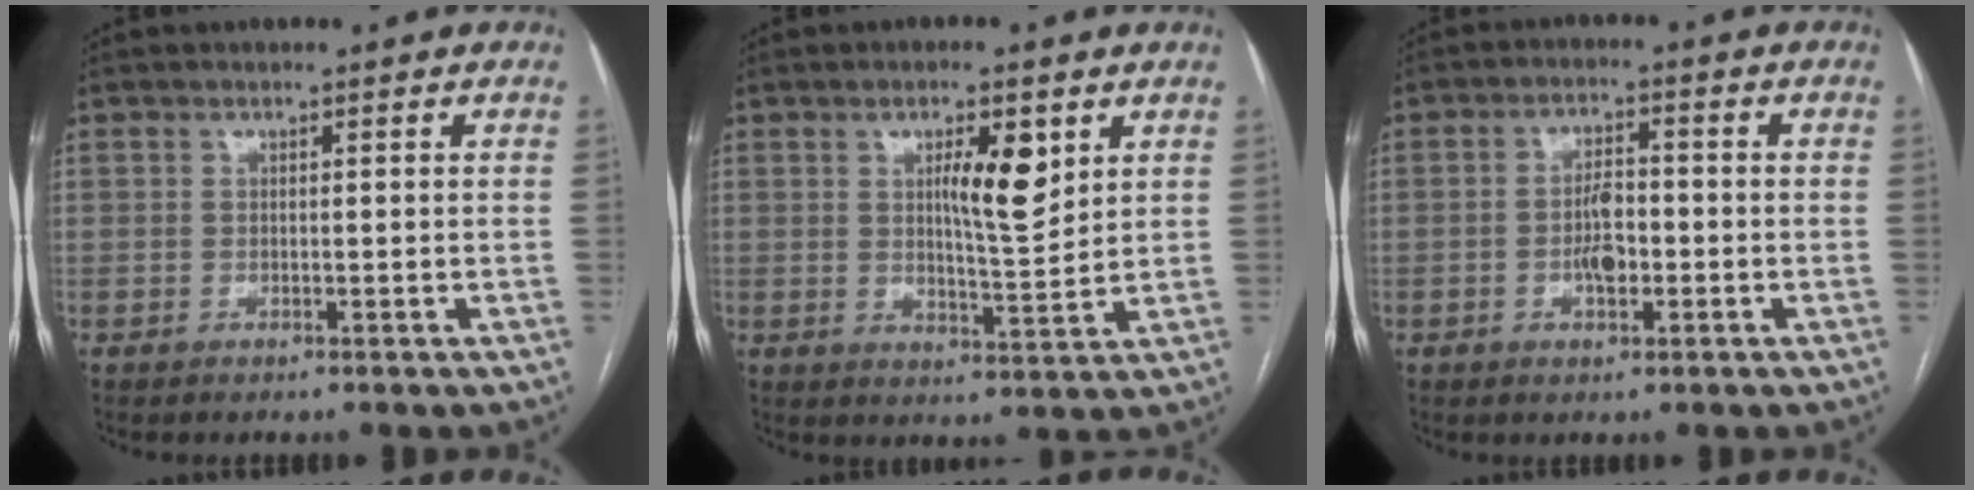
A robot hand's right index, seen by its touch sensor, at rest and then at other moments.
{"total": 6.8, "force": [2.6, 1.3, 6.1], "torque": [-0.100, -0.002, 0.044]}
{"total": 4.6, "force": [-1.1, 1.9, 4.1], "torque": [-0.076, 0.004, -0.019]}